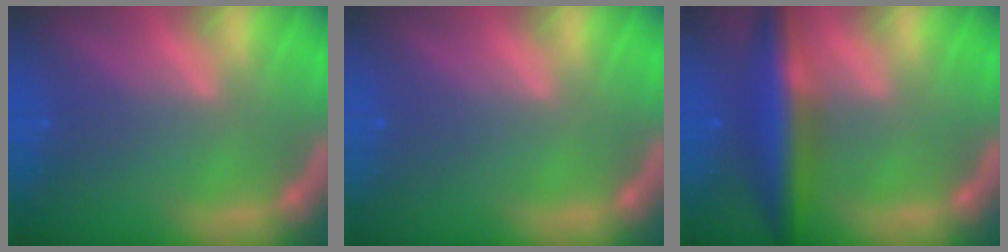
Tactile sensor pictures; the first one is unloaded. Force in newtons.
{"total": 0.0}
{"total": 6.5}